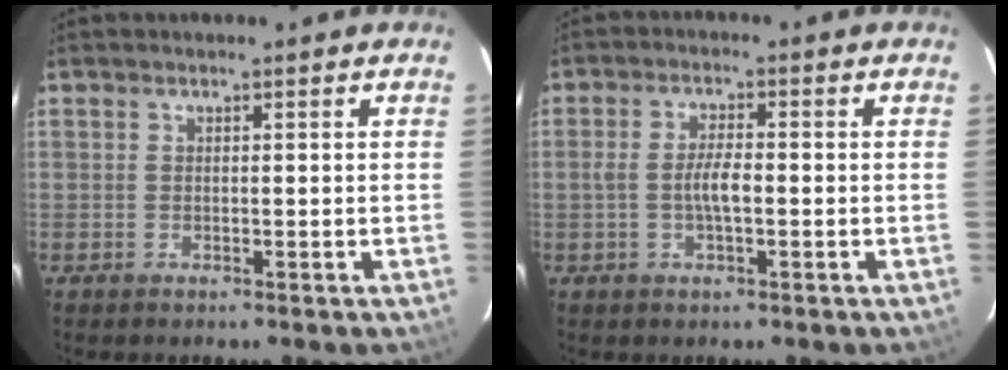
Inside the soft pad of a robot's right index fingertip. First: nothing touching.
{"total": 4.0, "force": [-0.8, 1.0, 3.8], "torque": [-0.074, 0.005, -0.015]}